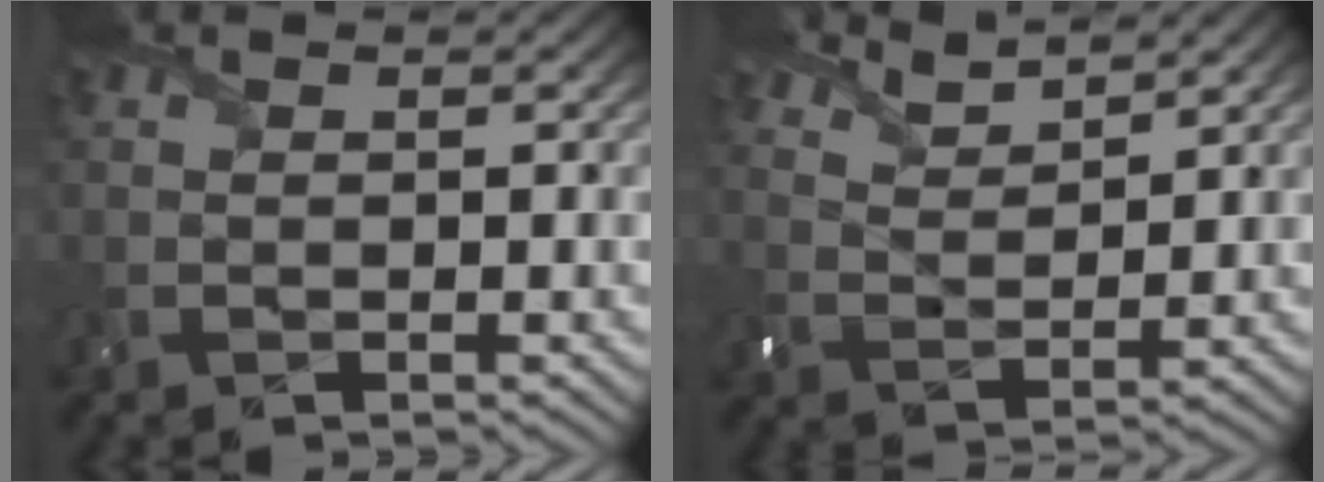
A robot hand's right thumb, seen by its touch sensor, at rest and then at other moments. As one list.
[{"total": 4.1, "force": [3.7, 1.0, 1.5], "torque": [-0.043, 0.000, 0.083]}]